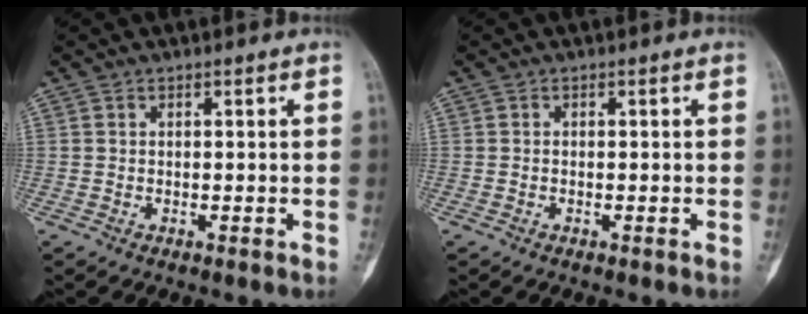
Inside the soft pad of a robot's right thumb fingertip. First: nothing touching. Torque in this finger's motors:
{"motor_torque": [0.06, 0.06, 0.15, 0.32, -0.03]}